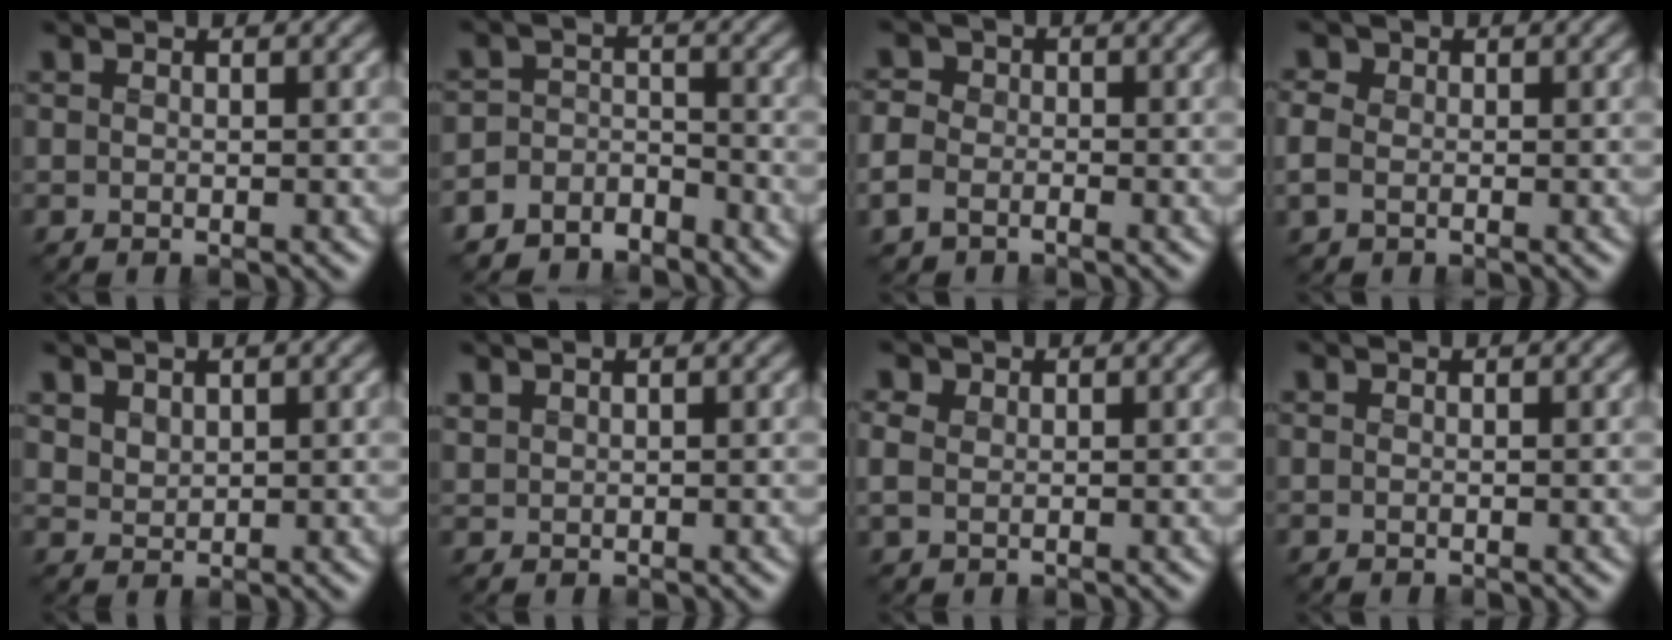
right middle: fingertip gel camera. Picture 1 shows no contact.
{"total": 4.9, "force": [-4.5, 1.9, 0.3], "torque": [0.008, -0.004, -0.081]}
{"total": 3.0, "force": [-1.7, 2.2, 1.3], "torque": [-0.030, -0.003, -0.046]}
{"total": 2.3, "force": [-0.5, 2.0, 1.2], "torque": [-0.029, -0.001, -0.018]}
{"total": 1.6, "force": [0.9, 1.0, 0.8], "torque": [-0.021, -0.005, 0.020]}
{"total": 0.7, "force": [0.6, 0.4, 0.1], "torque": [-0.009, 0.000, 0.015]}
{"total": 1.7, "force": [0.4, 1.4, 0.9], "torque": [-0.025, -0.001, 0.006]}
{"total": 0.0}